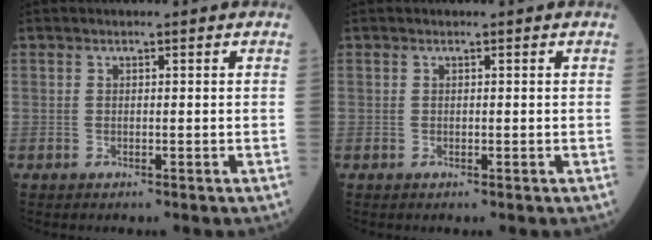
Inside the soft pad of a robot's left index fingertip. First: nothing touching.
{"total": 0.0}